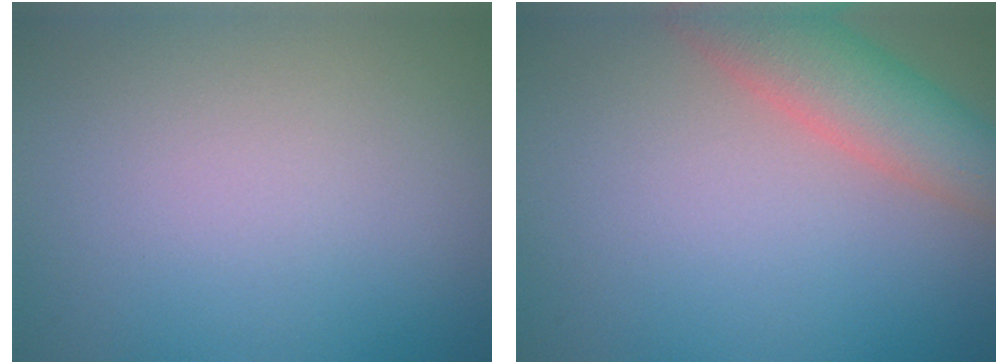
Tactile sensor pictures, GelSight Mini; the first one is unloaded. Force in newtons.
{"total": 6.1, "press": 6.1, "slide": 0.5}